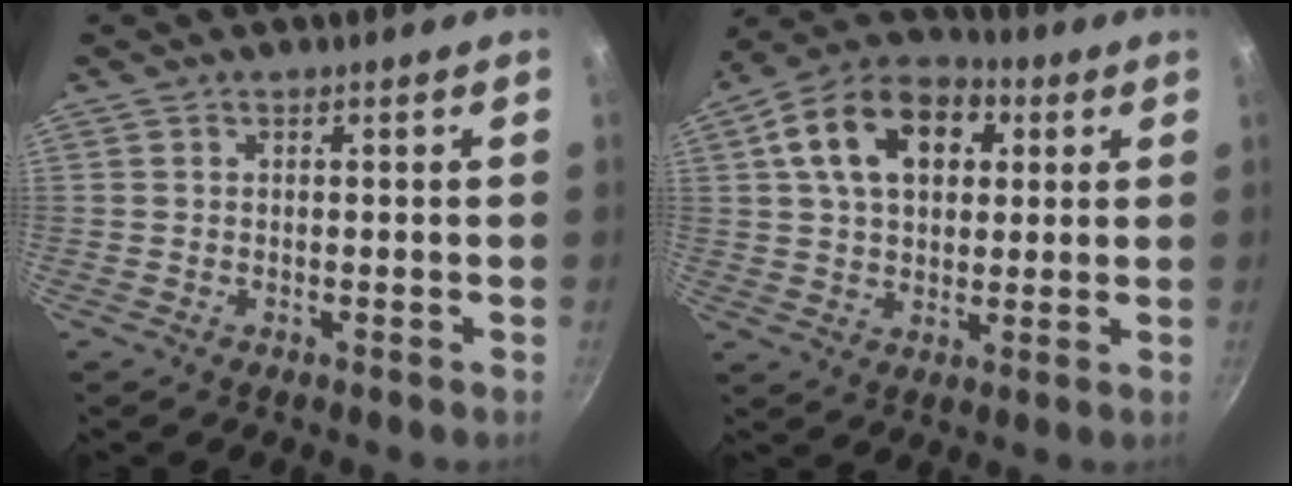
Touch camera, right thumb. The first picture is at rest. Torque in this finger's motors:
{"motor_torque": [-0.27, 1.13, 0.30, -0.15, 0.17]}